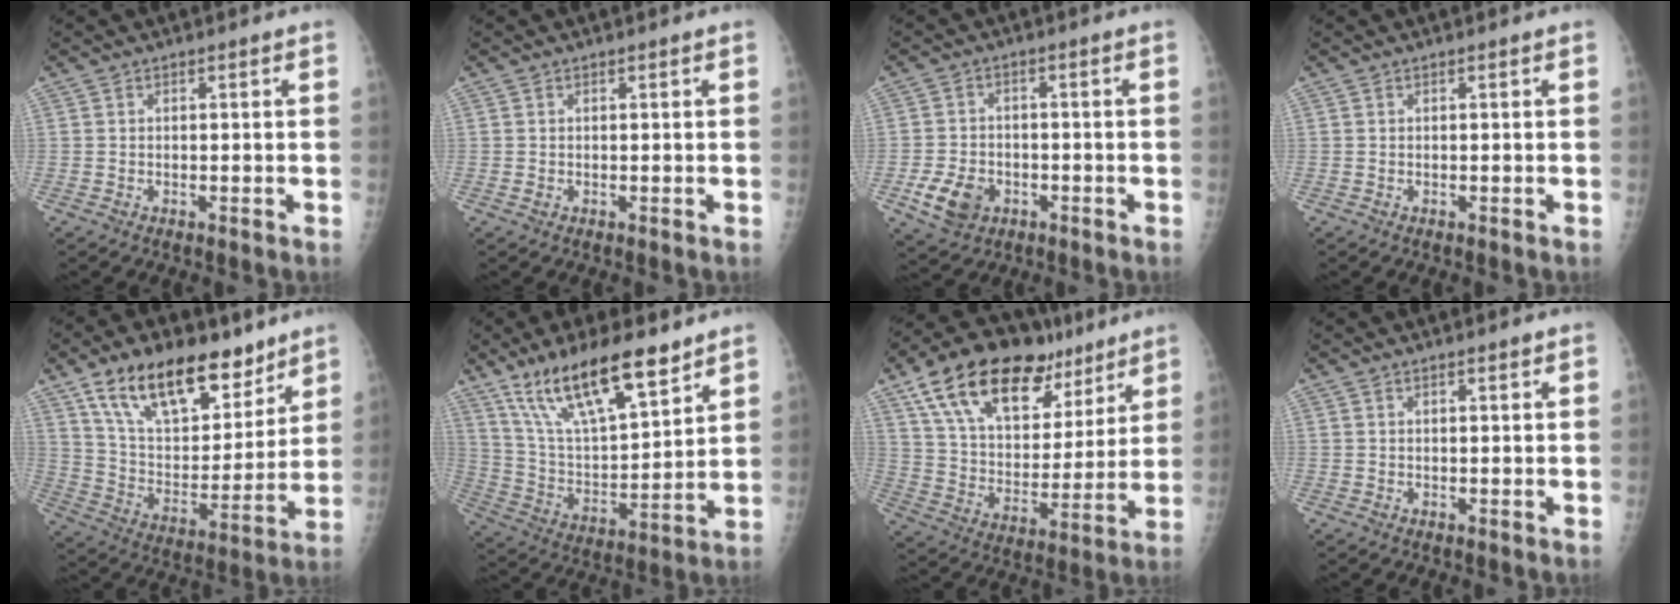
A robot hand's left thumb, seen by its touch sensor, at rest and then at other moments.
{"total": 0.6, "force": [0.1, 0.5, 0.2], "torque": [-0.001, 0.000, 0.001]}
{"total": 7.3, "force": [-2.8, 5.5, 3.9], "torque": [-0.063, 0.010, -0.045]}
{"total": 0.0}
{"total": 21.6, "force": [14.2, 10.7, 12.3], "torque": [-0.163, -0.059, 0.249]}
{"total": 19.8, "force": [13.4, 6.4, 13.1], "torque": [-0.204, -0.055, 0.251]}
{"total": 25.0, "force": [15.1, 13.1, 14.9], "torque": [-0.216, -0.025, 0.258]}
{"total": 1.0, "force": [0.7, 0.2, 0.6], "torque": [-0.009, -0.003, 0.012]}